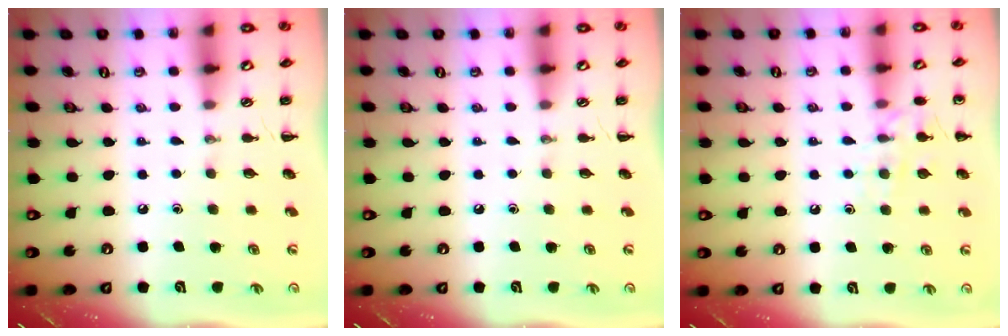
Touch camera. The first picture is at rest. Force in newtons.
{"total": 0.0}
{"total": 9.1, "press": 9.1, "slide": 1.1}